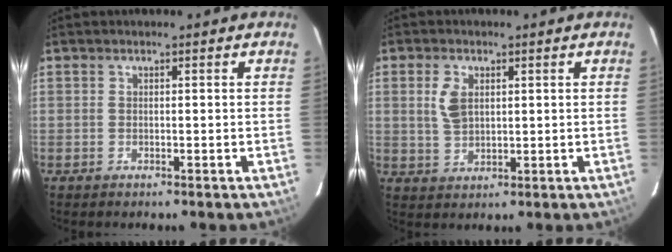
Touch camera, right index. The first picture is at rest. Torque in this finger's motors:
{"motor_torque": [0.06, -0.01, 0.11, 0.05]}